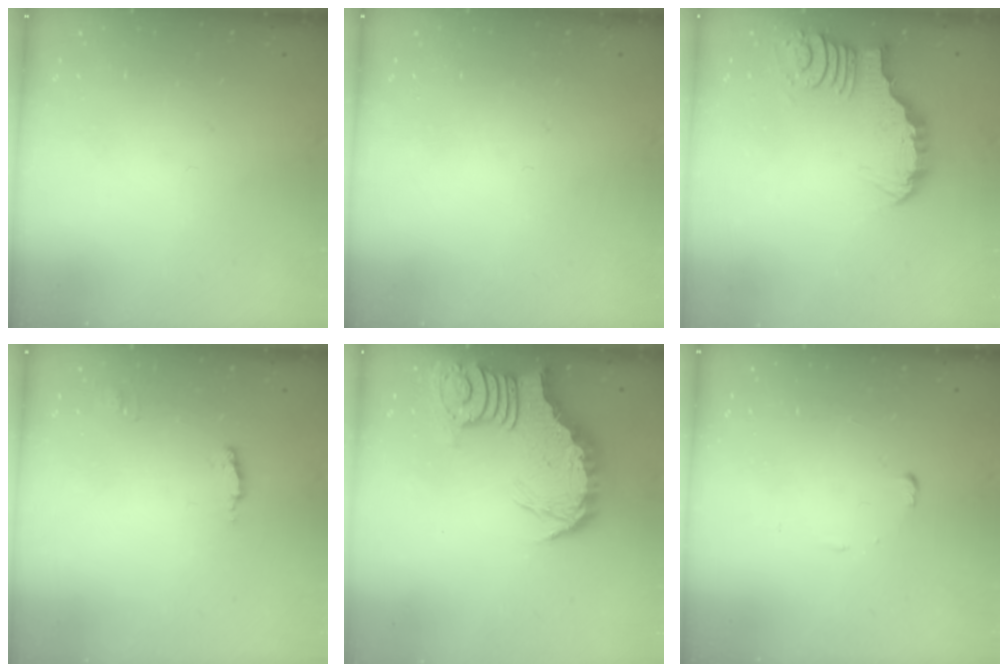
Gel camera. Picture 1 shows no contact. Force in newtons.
{"total": 0.0}
{"total": 4.2, "press": 4.2, "slide": 0.4}
{"total": 2.9, "press": 2.9, "slide": 0.3}
{"total": 8.3, "press": 8.2, "slide": 1.3}
{"total": 5.4, "press": 5.4, "slide": 0.5}